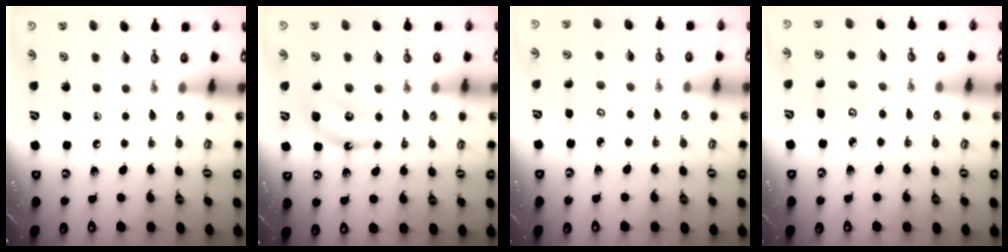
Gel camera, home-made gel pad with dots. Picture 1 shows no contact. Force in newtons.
{"total": 6.3, "press": 6.3, "slide": 0.6}
{"total": 2.9, "press": 2.9, "slide": 0.4}
{"total": 5.3, "press": 5.3, "slide": 0.3}